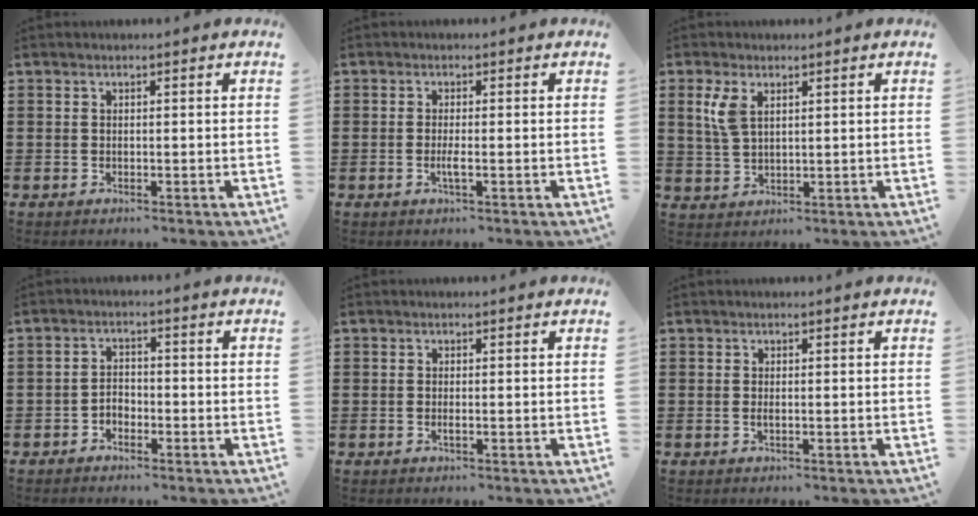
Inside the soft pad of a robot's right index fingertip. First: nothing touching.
{"total": 2.1, "force": [-0.6, 0.2, 2.0], "torque": [-0.051, -0.008, -0.016]}
{"total": 4.0, "force": [1.8, 2.0, 3.0], "torque": [-0.066, 0.007, 0.032]}
{"total": 2.1, "force": [-1.4, 1.3, 0.7], "torque": [-0.019, 0.006, -0.031]}
{"total": 0.7, "force": [-0.3, 0.1, 0.7], "torque": [-0.019, -0.008, -0.006]}
{"total": 0.6, "force": [-0.1, 0.2, 0.6], "torque": [-0.012, -0.003, -0.001]}